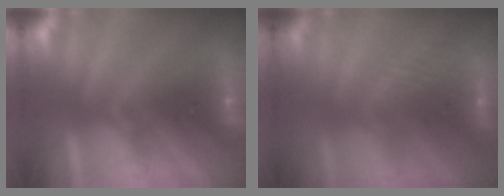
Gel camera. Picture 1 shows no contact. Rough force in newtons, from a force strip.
{"total": 2.4}